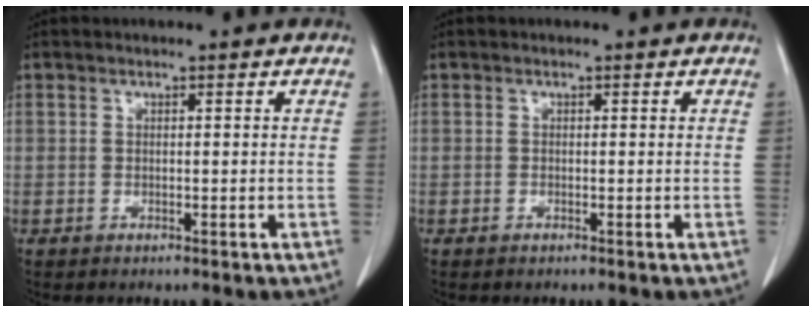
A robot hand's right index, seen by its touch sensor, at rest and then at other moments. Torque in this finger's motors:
{"motor_torque": [-0.04, 0.00, 0.02, 0.02]}